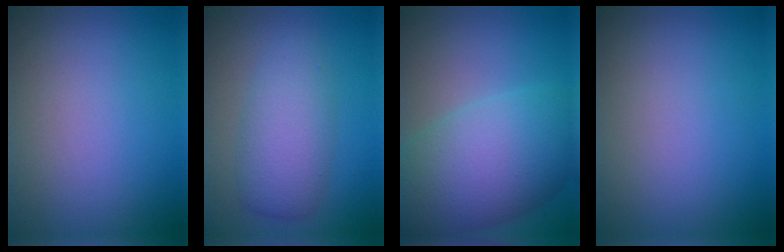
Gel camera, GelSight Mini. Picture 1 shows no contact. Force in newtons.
{"total": 4.6, "press": 4.6, "slide": 0.1}
{"total": 10.5, "press": 10.5, "slide": 0.4}
{"total": 0.0}